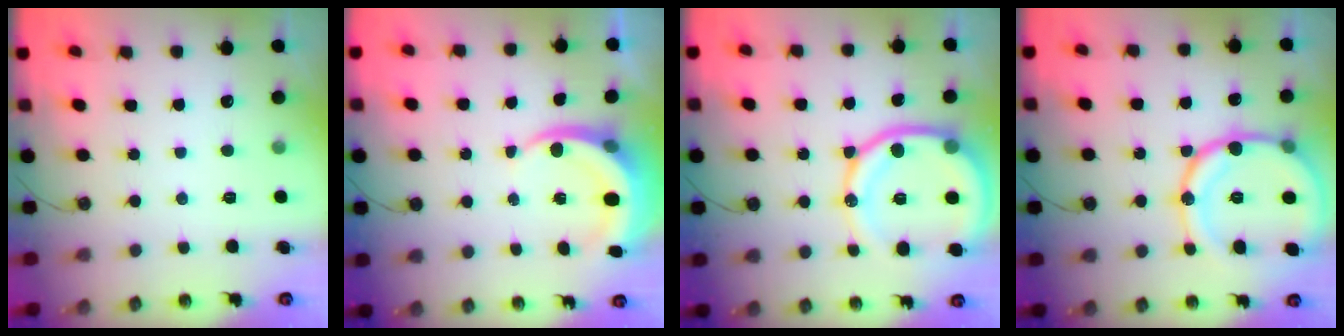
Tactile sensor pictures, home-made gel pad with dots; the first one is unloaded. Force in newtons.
{"total": 6.3, "press": 6.3, "slide": 0.2}
{"total": 17.8, "press": 17.7, "slide": 2.2}
{"total": 19.5, "press": 19.4, "slide": 2.1}